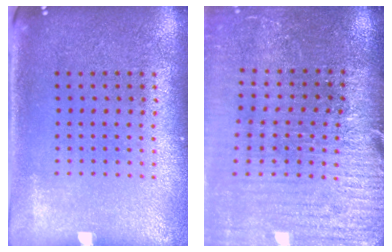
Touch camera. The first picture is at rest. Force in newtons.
{"total": 3.5, "press": 3.1, "slide": 1.6}